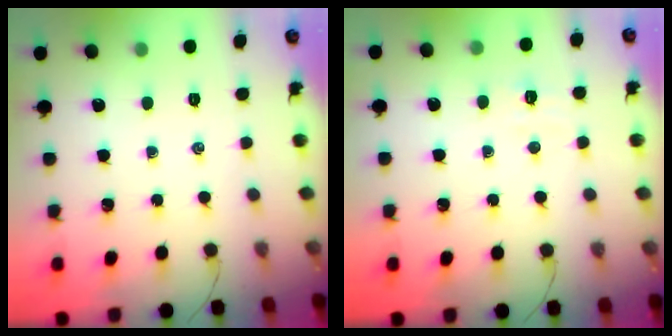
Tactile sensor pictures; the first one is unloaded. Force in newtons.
{"total": 4.1, "press": 4.0, "slide": 0.8}